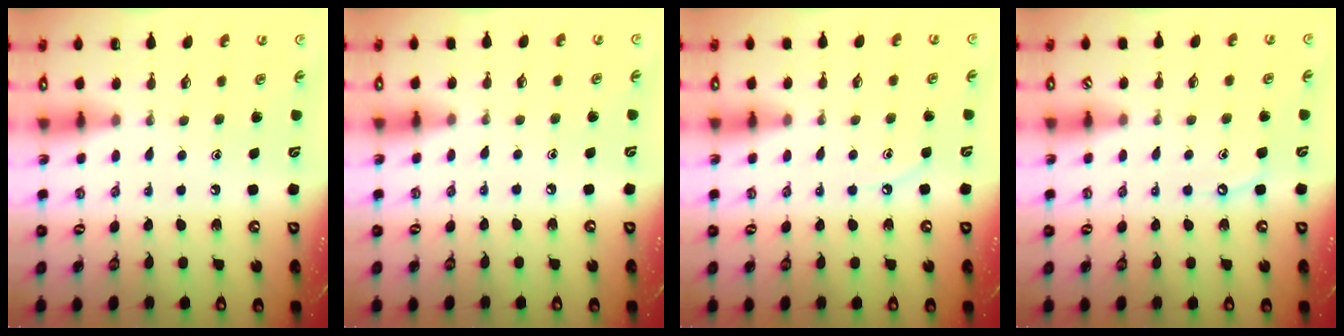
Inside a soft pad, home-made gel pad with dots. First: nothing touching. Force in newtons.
{"total": 4.0, "press": 4.0, "slide": 0.6}
{"total": 4.1, "press": 4.1, "slide": 0.6}
{"total": 3.6, "press": 3.6, "slide": 0.6}